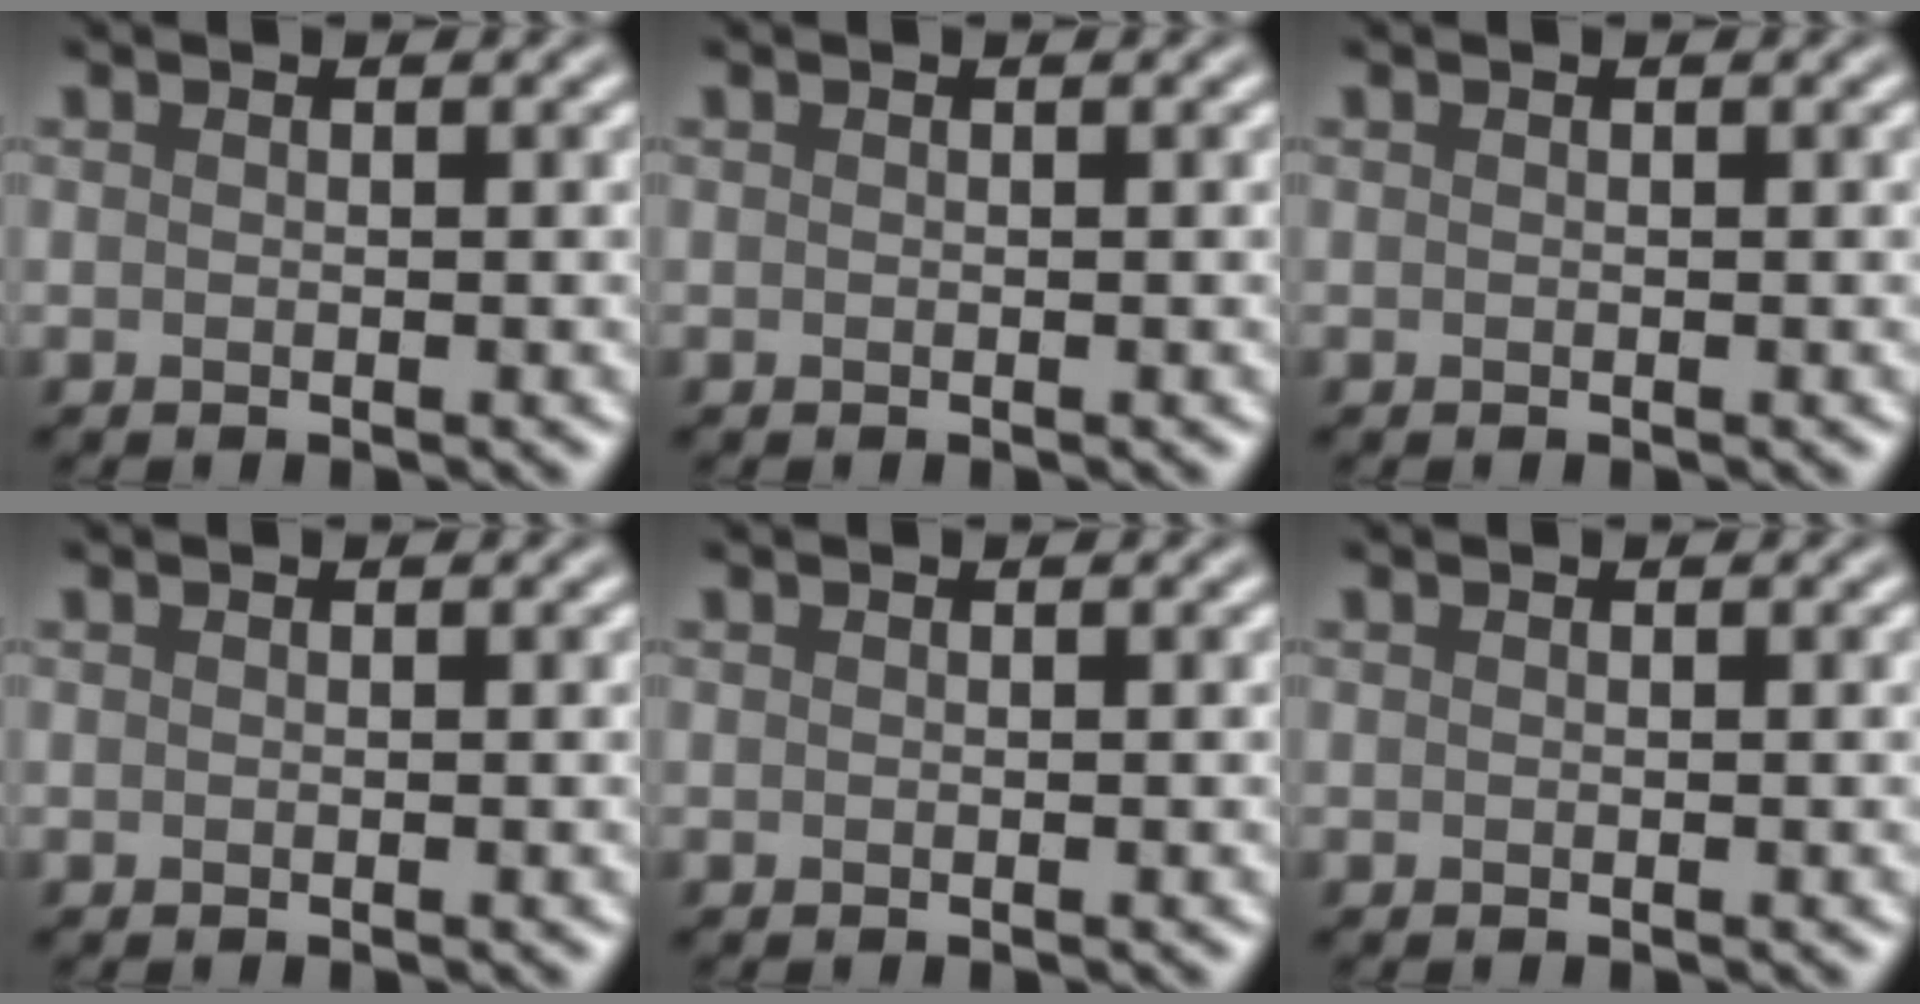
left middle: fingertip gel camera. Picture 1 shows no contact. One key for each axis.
{"total": 0.0}
{"total": 0.0}
{"total": 0.0}
{"total": 0.0}
{"total": 0.0}